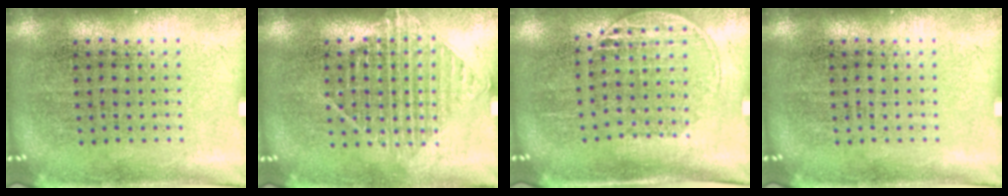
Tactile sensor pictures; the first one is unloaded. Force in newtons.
{"total": 1.0, "press": 1.0, "slide": 0.4}
{"total": 1.6, "press": 1.3, "slide": 0.9}
{"total": 0.0}